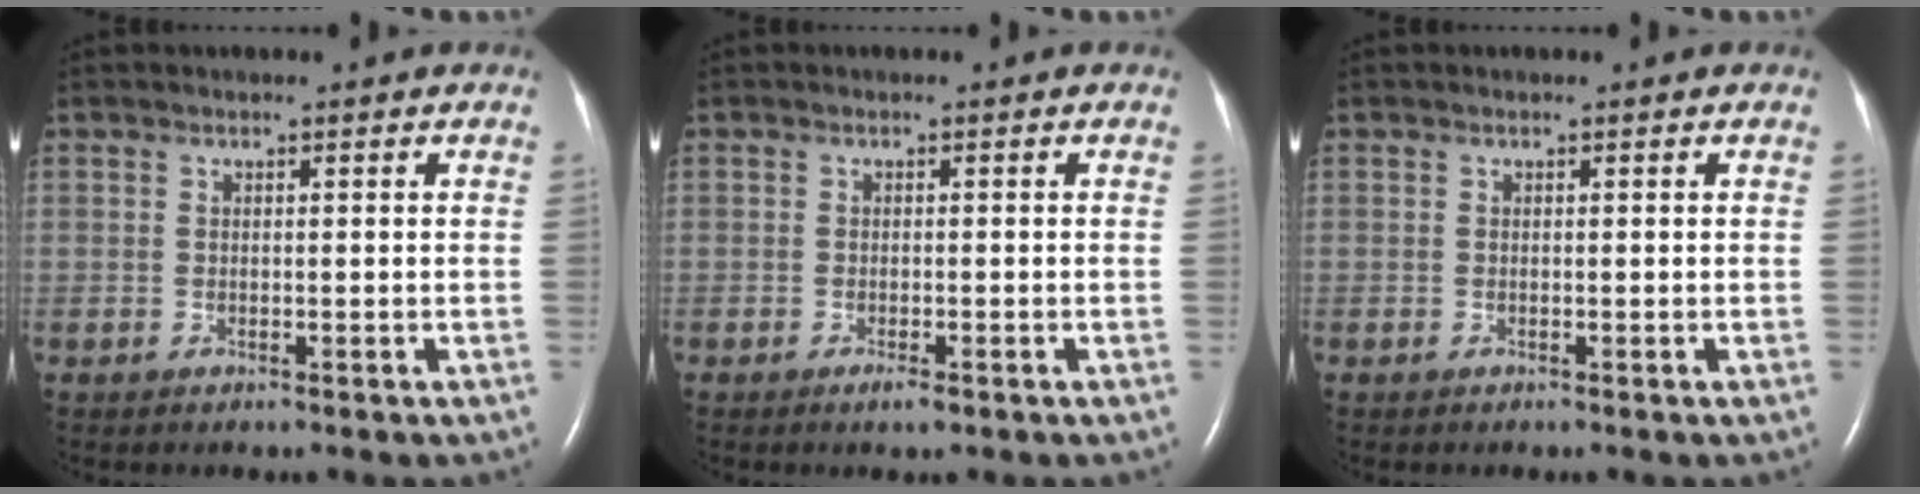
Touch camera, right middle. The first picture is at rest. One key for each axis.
{"total": 1.4, "fx": -0.8, "fy": 0.3, "fz": 1.0, "tx": -0.020, "ty": -0.003, "tz": -0.012}
{"total": 0.0}